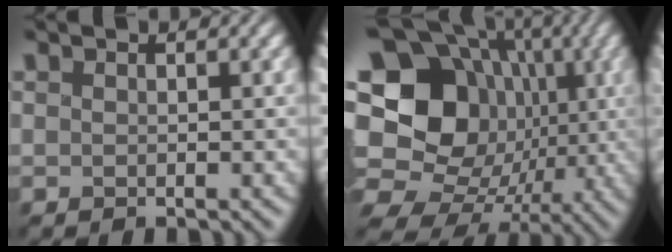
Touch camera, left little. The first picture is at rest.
{"total": 20.2, "force": [-1.6, 17.6, 9.8], "torque": [-0.177, 0.041, -0.073]}